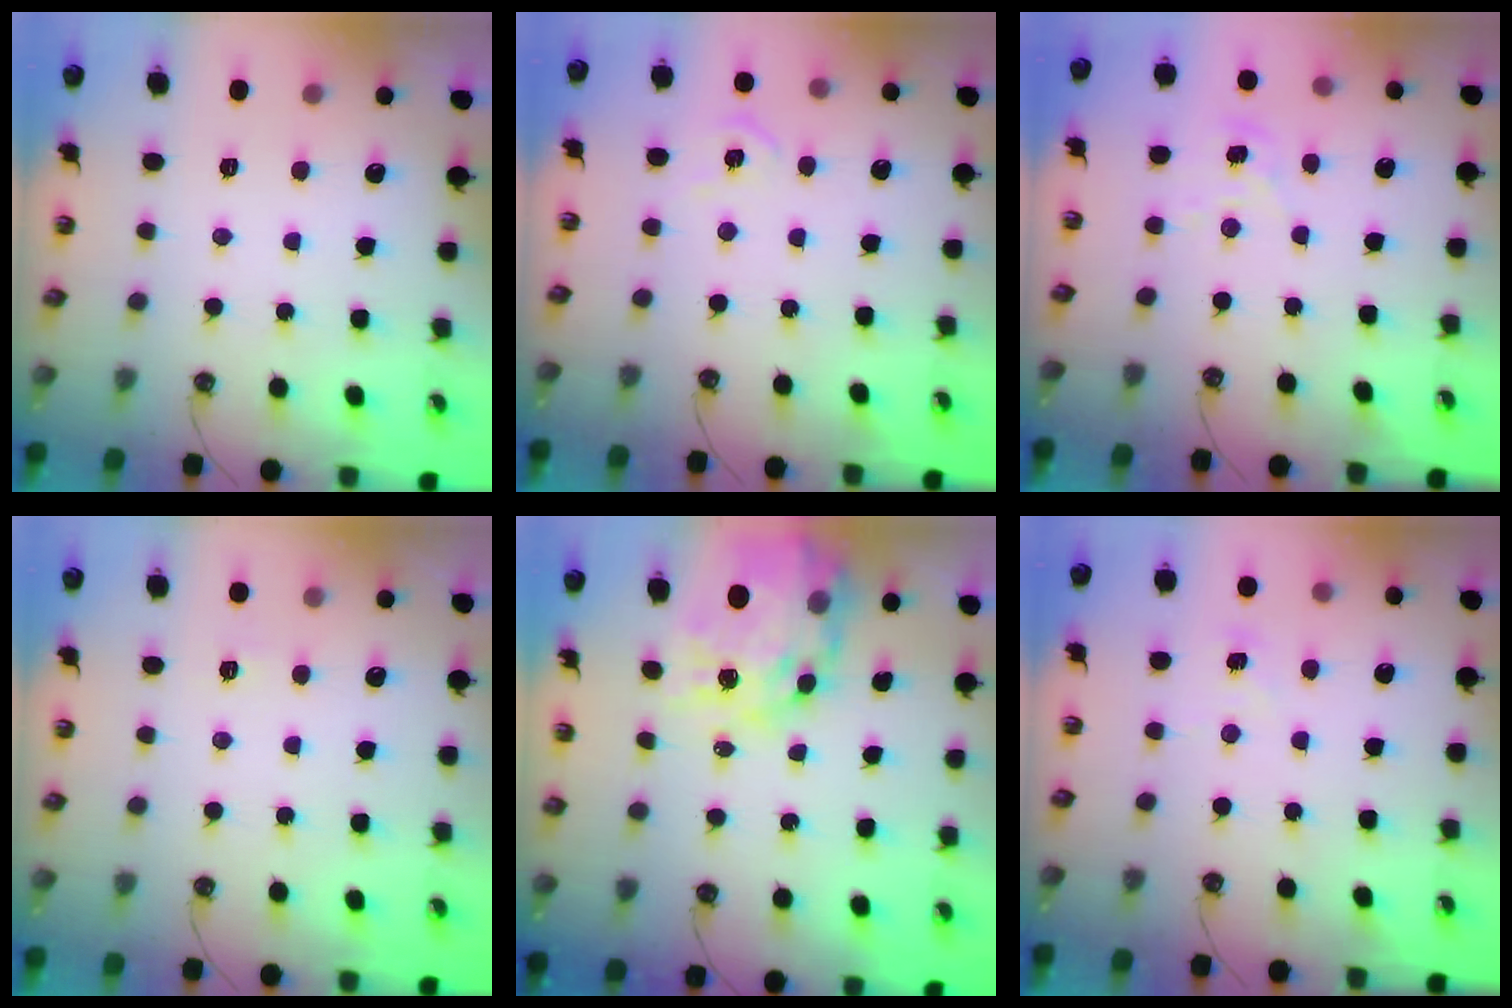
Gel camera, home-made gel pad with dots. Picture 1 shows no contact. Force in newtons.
{"total": 8.5, "press": 8.4, "slide": 0.9}
{"total": 2.5, "press": 2.5, "slide": 0.3}
{"total": 2.7, "press": 2.7, "slide": 0.3}
{"total": 18.4, "press": 18.3, "slide": 1.8}
{"total": 3.7, "press": 3.7, "slide": 0.4}